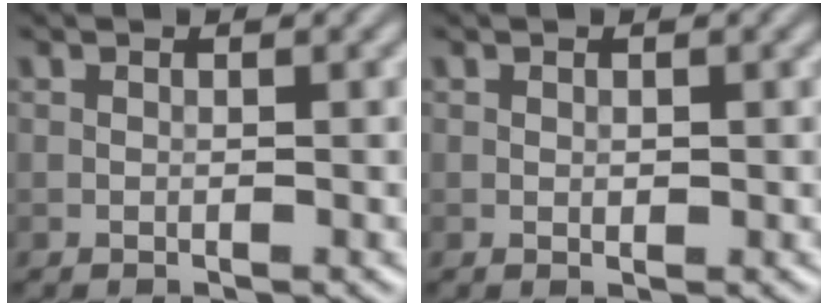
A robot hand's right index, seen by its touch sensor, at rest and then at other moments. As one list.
[{"total": 0.6, "force": [0.1, 0.3, 0.4], "torque": [-0.005, -0.001, 0.001]}]